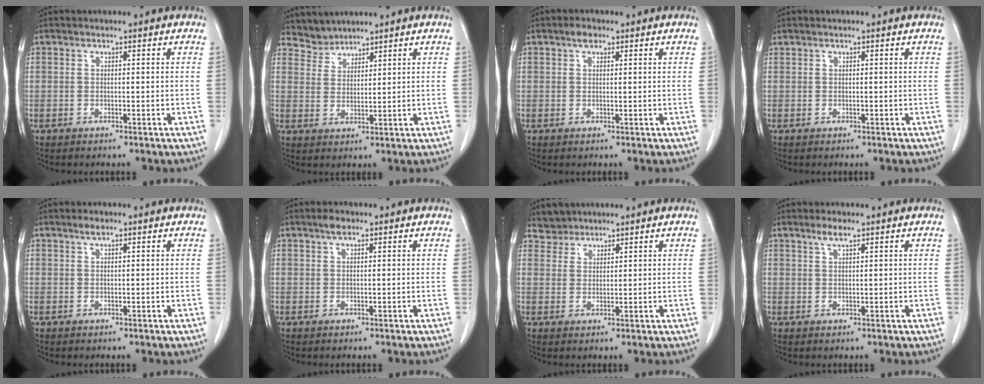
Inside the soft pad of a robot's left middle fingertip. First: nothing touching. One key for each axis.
{"total": 3.4, "fx": 3.2, "fy": 0.8, "fz": -0.8, "tx": 0.017, "ty": 0.004, "tz": 0.067}
{"total": 1.7, "fx": 1.0, "fy": 0.9, "fz": 1.0, "tx": -0.019, "ty": 0.007, "tz": 0.016}
{"total": 0.0}
{"total": 1.1, "fx": 0.8, "fy": 0.2, "fz": 0.7, "tx": -0.017, "ty": 0.004, "tz": 0.016}
{"total": 1.6, "fx": 1.0, "fy": 0.5, "fz": 1.1, "tx": -0.021, "ty": 0.008, "tz": 0.018}
{"total": 2.8, "fx": 2.4, "fy": 1.2, "fz": -0.7, "tx": 0.014, "ty": 0.004, "tz": 0.042}
{"total": 2.0, "fx": 1.4, "fy": 0.1, "fz": 1.3, "tx": -0.031, "ty": 0.002, "tz": 0.030}